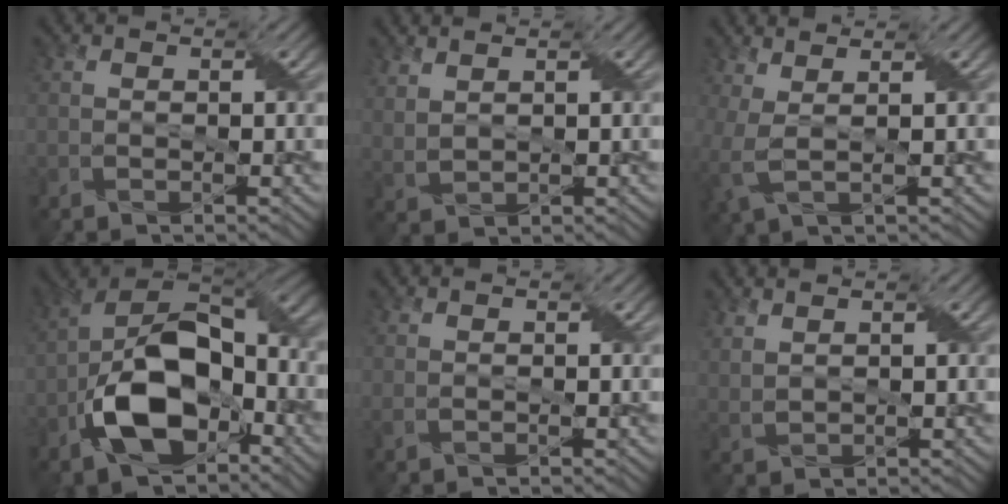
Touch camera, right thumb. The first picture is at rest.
{"total": 3.0, "force": [2.3, 0.9, 1.6], "torque": [-0.044, 0.004, 0.045]}
{"total": 3.5, "force": [1.4, 0.8, 3.1], "torque": [-0.077, 0.009, 0.025]}
{"total": 15.3, "force": [-5.4, 9.0, 11.1], "torque": [-0.211, -0.018, -0.111]}
{"total": 0.7, "force": [0.4, 0.1, 0.5], "torque": [-0.015, 0.004, 0.008]}
{"total": 2.5, "force": [2.0, 0.7, 1.4], "torque": [-0.034, 0.002, 0.038]}